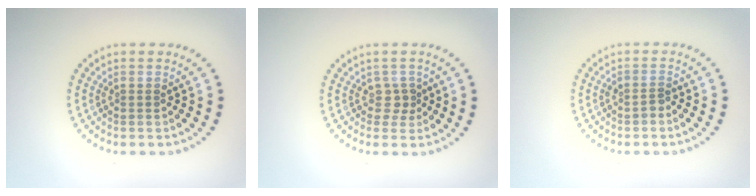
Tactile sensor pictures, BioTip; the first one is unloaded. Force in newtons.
{"total": 1.5, "press": 1.1, "slide": 1.0}
{"total": 1.0, "press": 0.8, "slide": 0.6}